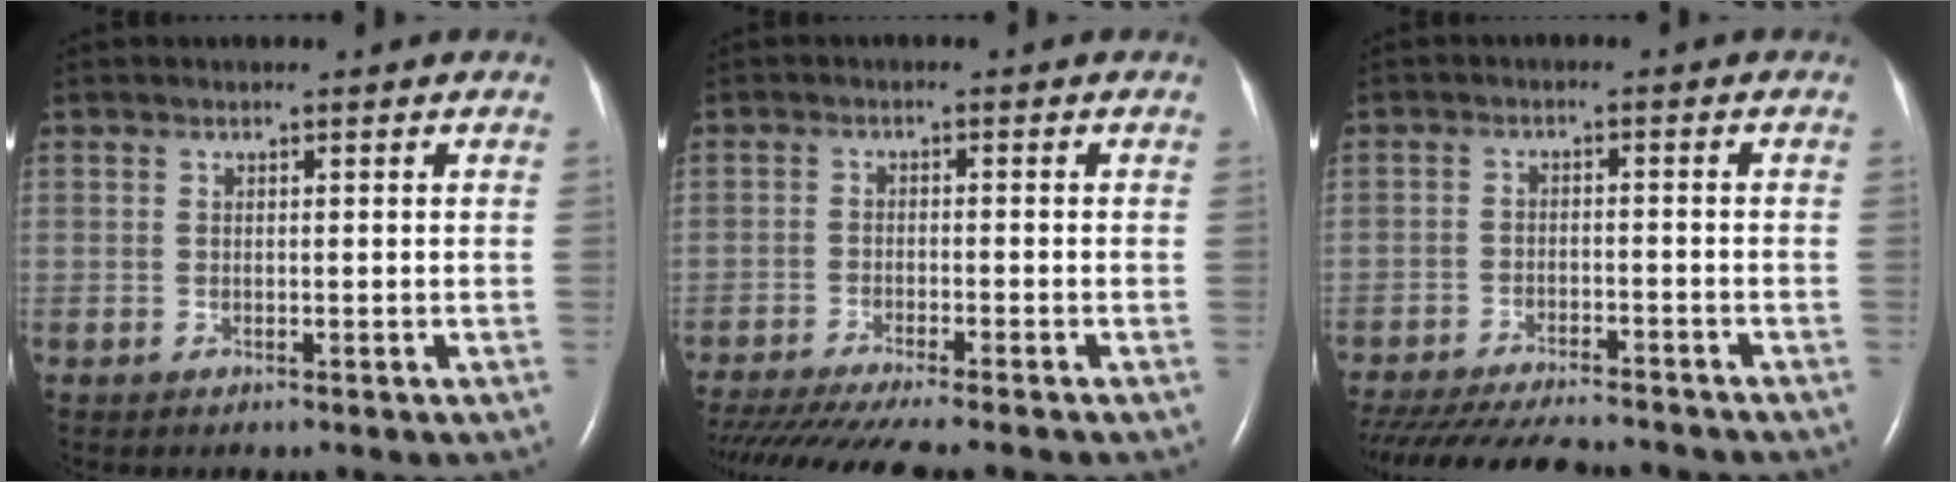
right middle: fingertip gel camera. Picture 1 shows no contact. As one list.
[{"total": 14.1, "force": [-12.3, 0.3, 6.9], "torque": [-0.106, -0.037, -0.189]}, {"total": 17.3, "force": [-15.5, 3.2, 7.1], "torque": [-0.167, -0.035, -0.225]}]